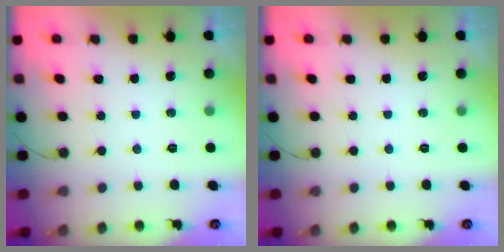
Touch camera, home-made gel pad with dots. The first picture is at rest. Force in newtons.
{"total": 0.0}